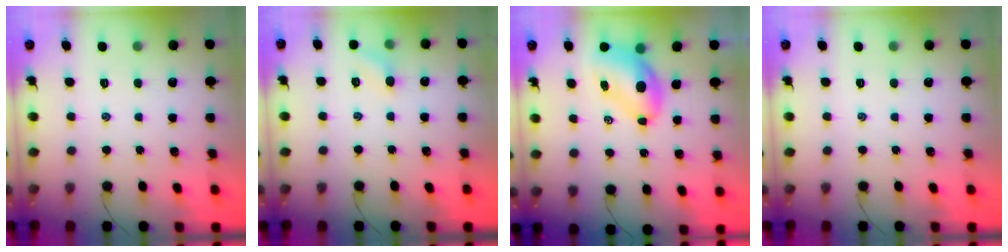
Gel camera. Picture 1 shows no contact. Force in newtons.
{"total": 5.7, "press": 5.4, "slide": 1.8}
{"total": 7.6, "press": 7.3, "slide": 2.3}
{"total": 0.0}